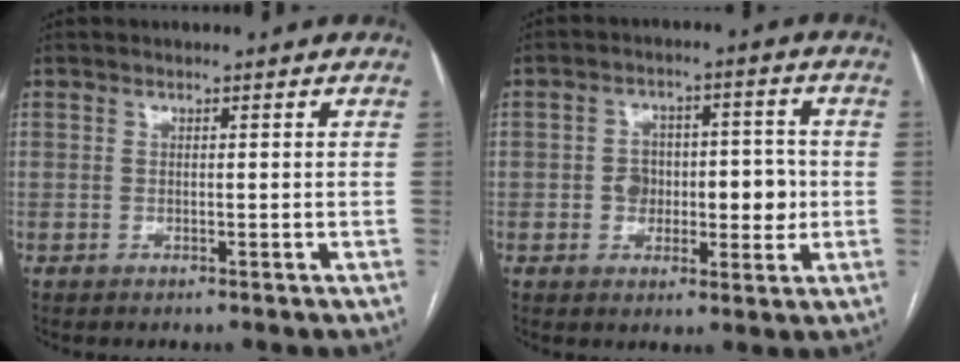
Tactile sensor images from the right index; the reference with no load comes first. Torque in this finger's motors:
{"motor_torque": [1.07, 0.07, 0.14, 0.07]}